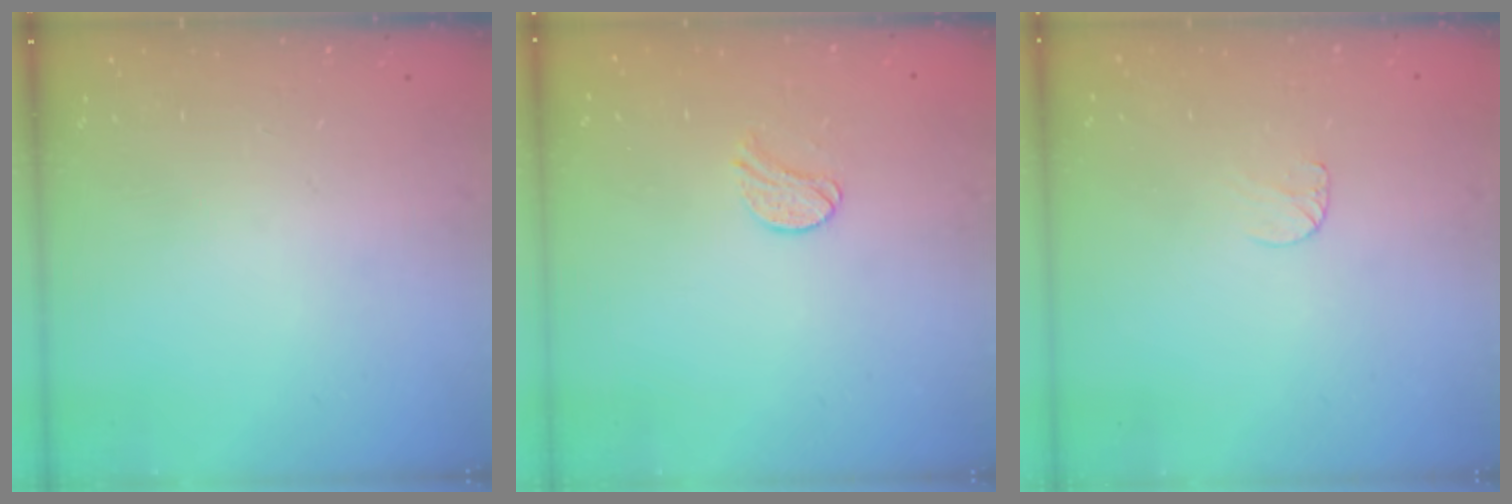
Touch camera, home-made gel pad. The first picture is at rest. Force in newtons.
{"total": 7.7, "press": 7.7, "slide": 0.4}
{"total": 4.4, "press": 4.4, "slide": 0.4}